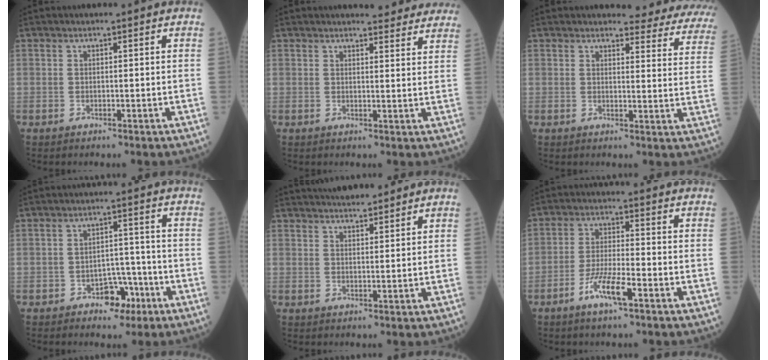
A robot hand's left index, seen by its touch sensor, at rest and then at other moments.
{"total": 9.1, "force": [8.7, 1.8, 2.2], "torque": [-0.007, -0.005, 0.080]}
{"total": 14.3, "force": [13.8, 3.0, 2.4], "torque": [0.017, -0.078, 0.113]}
{"total": 5.1, "force": [-3.0, 3.0, 2.7], "torque": [-0.029, 0.015, -0.047]}
{"total": 7.1, "force": [6.6, 1.0, 2.6], "torque": [-0.036, 0.022, 0.095]}
{"total": 6.2, "force": [-3.6, 0.7, 5.1], "torque": [-0.103, -0.005, -0.071]}